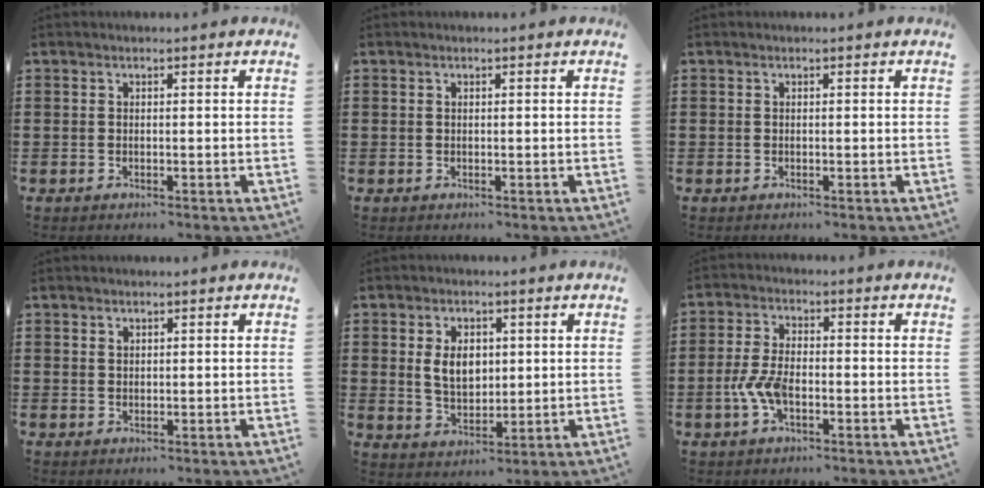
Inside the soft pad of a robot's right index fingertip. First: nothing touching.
{"total": 0.0}
{"total": 0.0}
{"total": 0.6, "force": [0.4, 0.4, 0.1], "torque": [-0.002, 0.002, 0.009]}
{"total": 5.5, "force": [0.7, 3.6, 4.0], "torque": [-0.073, 0.007, 0.007]}
{"total": 5.4, "force": [-1.8, 2.6, 4.4], "torque": [-0.110, -0.005, -0.039]}